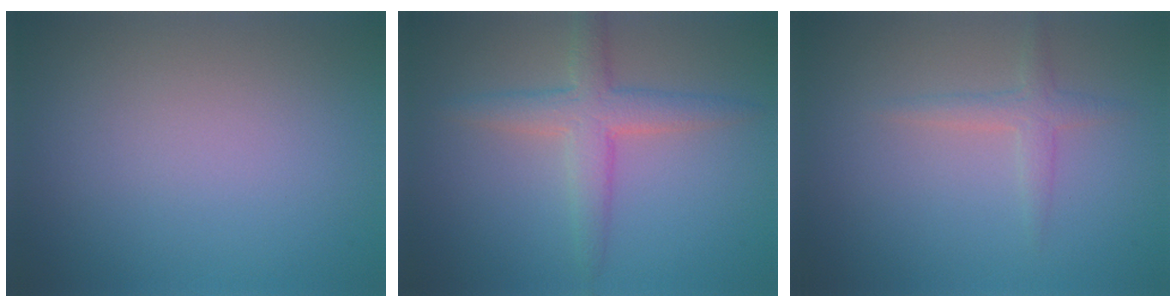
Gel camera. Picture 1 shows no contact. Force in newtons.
{"total": 3.7, "press": 3.7, "slide": 0.3}
{"total": 1.7, "press": 1.7, "slide": 0.1}